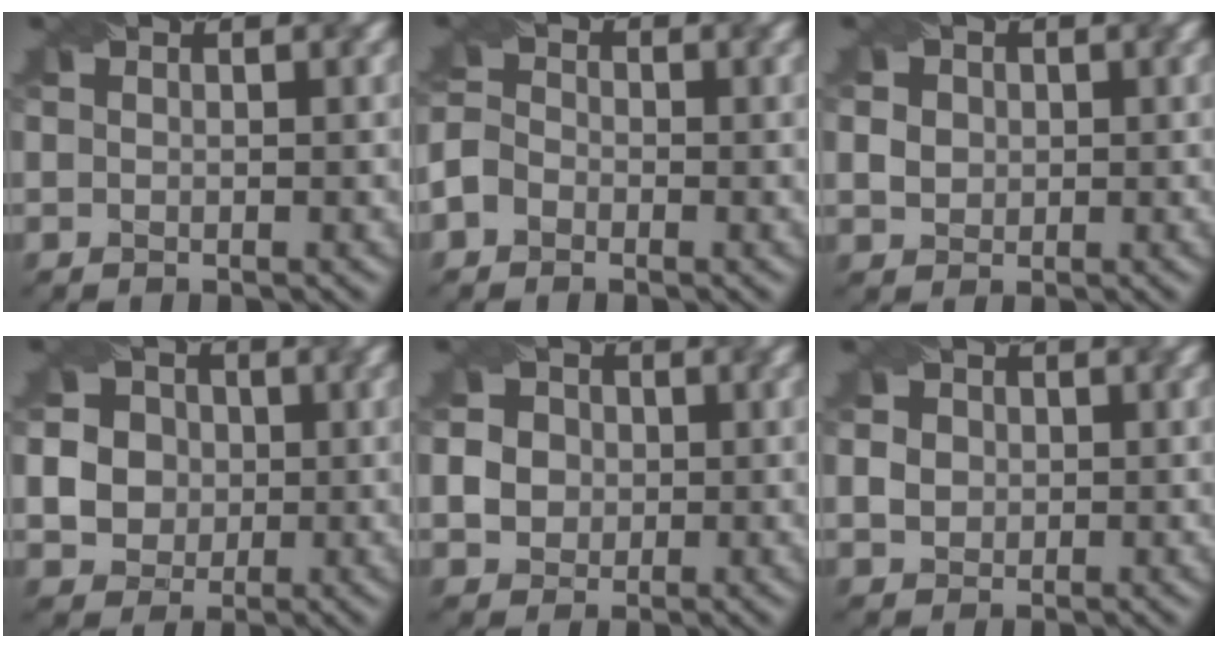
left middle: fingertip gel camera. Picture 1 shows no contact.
{"total": 2.6, "force": [-1.5, 1.9, 1.0], "torque": [-0.019, 0.012, -0.025]}
{"total": 4.2, "force": [1.5, 3.4, 1.8], "torque": [-0.038, 0.023, 0.020]}
{"total": 8.0, "force": [0.7, 7.5, 2.8], "torque": [-0.077, 0.032, 0.012]}
{"total": 5.5, "force": [0.9, 5.0, 2.1], "torque": [-0.045, 0.031, 0.009]}
{"total": 3.6, "force": [1.0, 3.1, 1.5], "torque": [-0.030, 0.021, 0.014]}